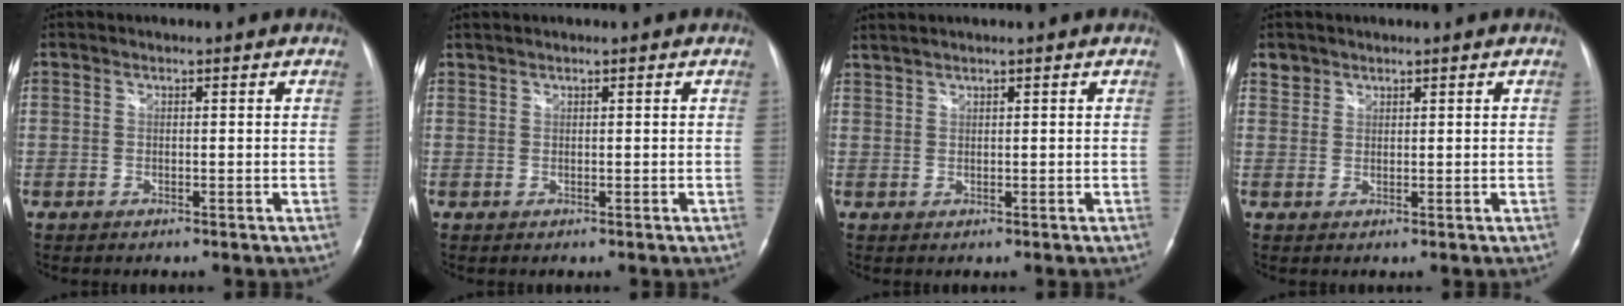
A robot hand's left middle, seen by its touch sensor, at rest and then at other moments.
{"total": 0.6, "force": [0.6, 0.0, 0.1], "torque": [-0.008, 0.009, 0.019]}
{"total": 2.2, "force": [2.0, -0.2, 0.9], "torque": [-0.024, 0.017, 0.044]}
{"total": 1.8, "force": [1.4, 1.1, -0.2], "torque": [0.010, 0.007, 0.022]}